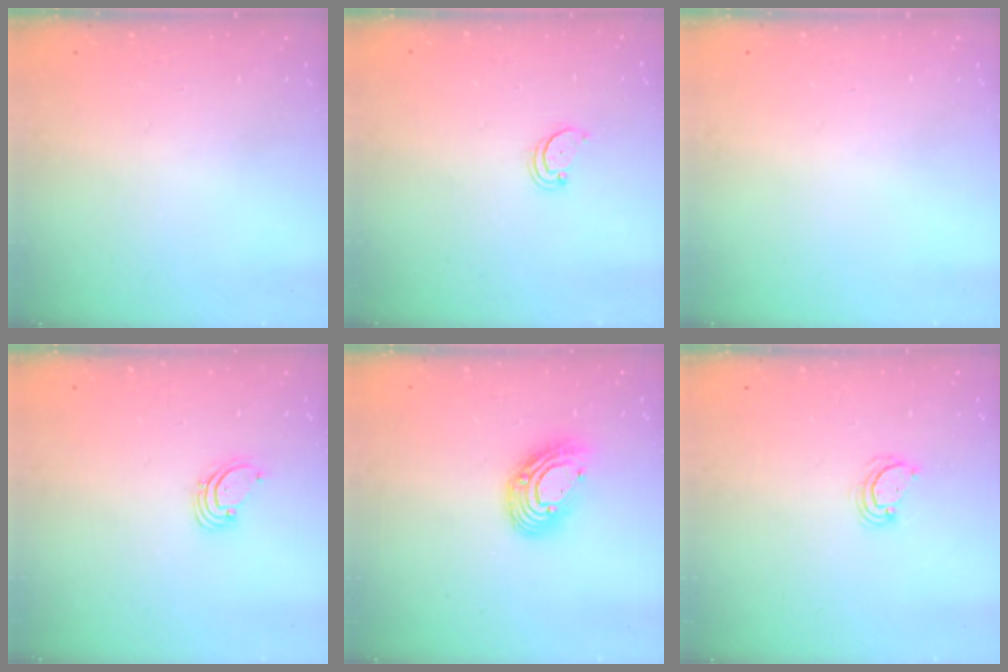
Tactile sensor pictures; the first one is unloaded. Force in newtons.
{"total": 2.4, "press": 2.3, "slide": 0.5}
{"total": 0.0}
{"total": 1.5, "press": 1.5, "slide": 0.1}
{"total": 11.6, "press": 11.5, "slide": 1.1}
{"total": 4.0, "press": 4.0, "slide": 0.3}